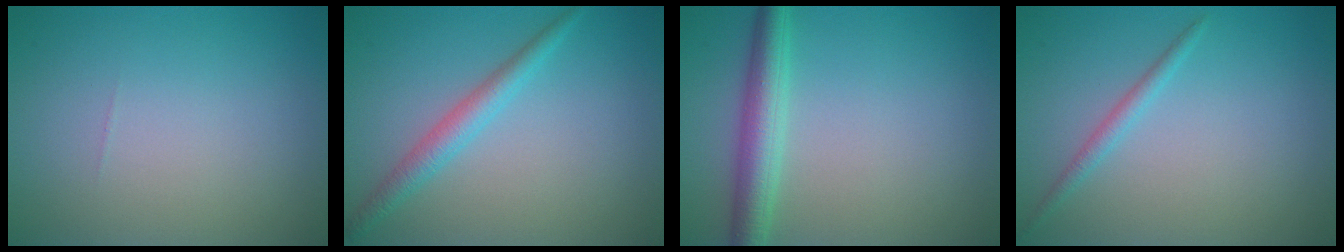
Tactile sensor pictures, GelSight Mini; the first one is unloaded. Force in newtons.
{"total": 2.4, "press": 2.4, "slide": 0.1}
{"total": 3.9, "press": 3.9, "slide": 0.0}
{"total": 1.3, "press": 1.3, "slide": 0.0}